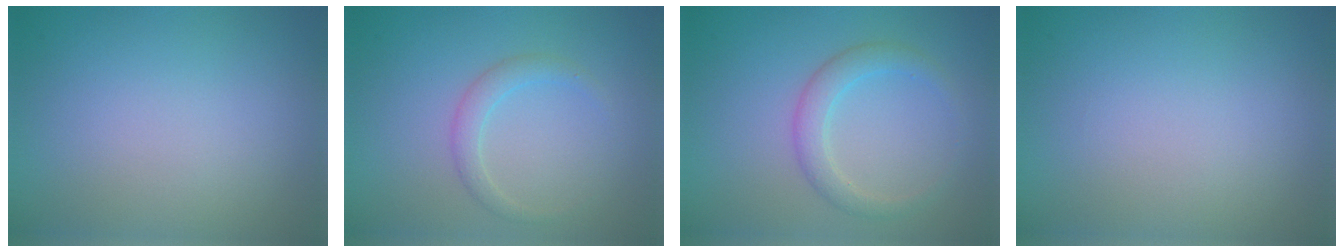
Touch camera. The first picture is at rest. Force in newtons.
{"total": 1.7, "press": 1.7, "slide": 0.1}
{"total": 2.5, "press": 2.5, "slide": 0.1}
{"total": 0.0}